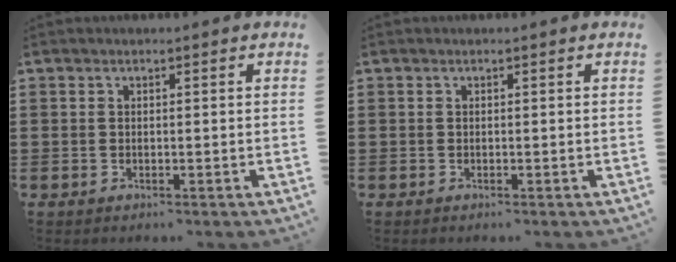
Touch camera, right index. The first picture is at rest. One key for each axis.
{"total": 0.0}